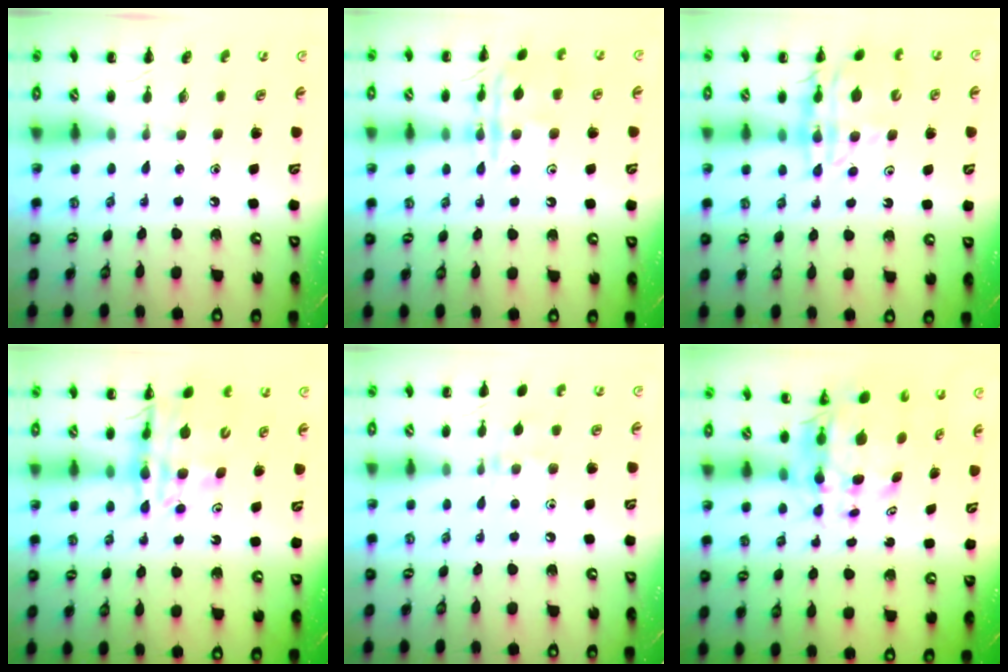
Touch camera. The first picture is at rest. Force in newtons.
{"total": 13.0, "press": 13.0, "slide": 0.7}
{"total": 13.4, "press": 13.1, "slide": 2.9}
{"total": 14.0, "press": 13.5, "slide": 3.7}
{"total": 6.0, "press": 5.7, "slide": 1.9}
{"total": 7.9, "press": 7.4, "slide": 2.6}